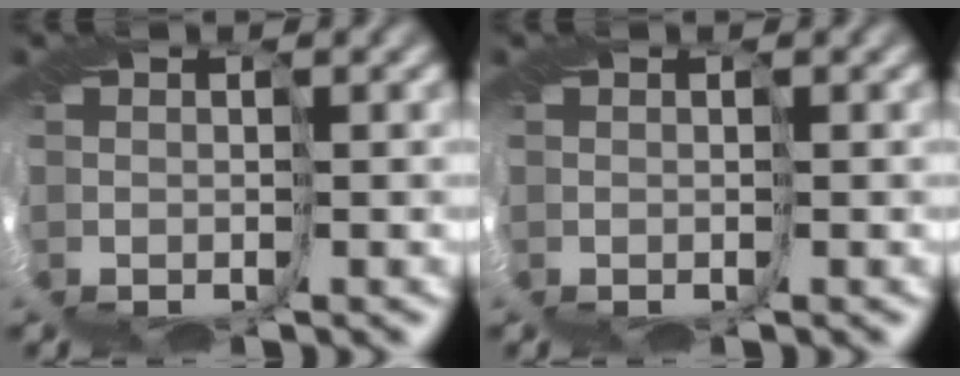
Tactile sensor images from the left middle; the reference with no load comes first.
{"total": 0.0}